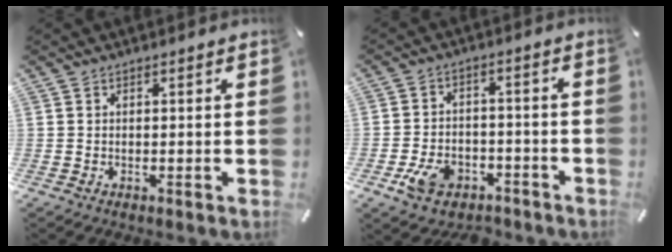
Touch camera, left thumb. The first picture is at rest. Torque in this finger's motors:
{"motor_torque": [0.28, 0.64, 0.08, 0.08, 0.09]}